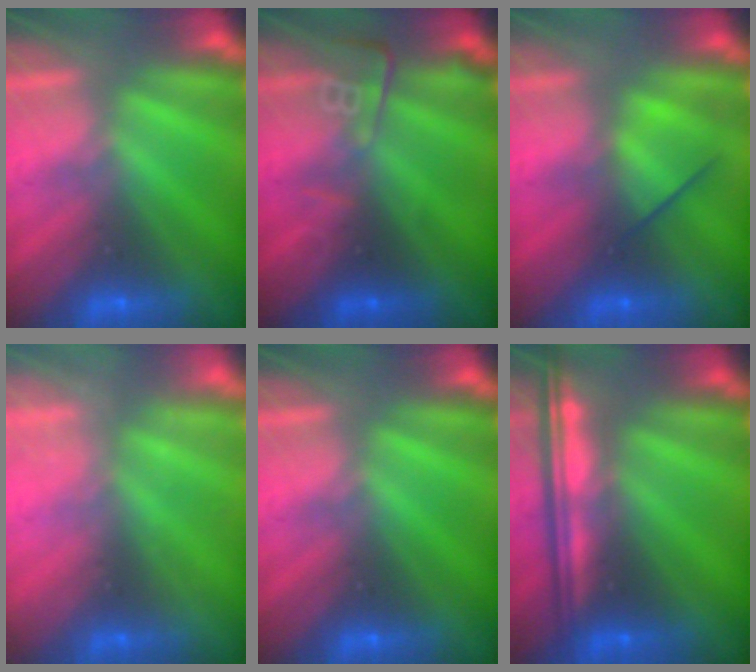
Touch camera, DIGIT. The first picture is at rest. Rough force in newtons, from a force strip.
{"total": 2.7}
{"total": 2.8}
{"total": 2.2}
{"total": 0.0}
{"total": 8.2}